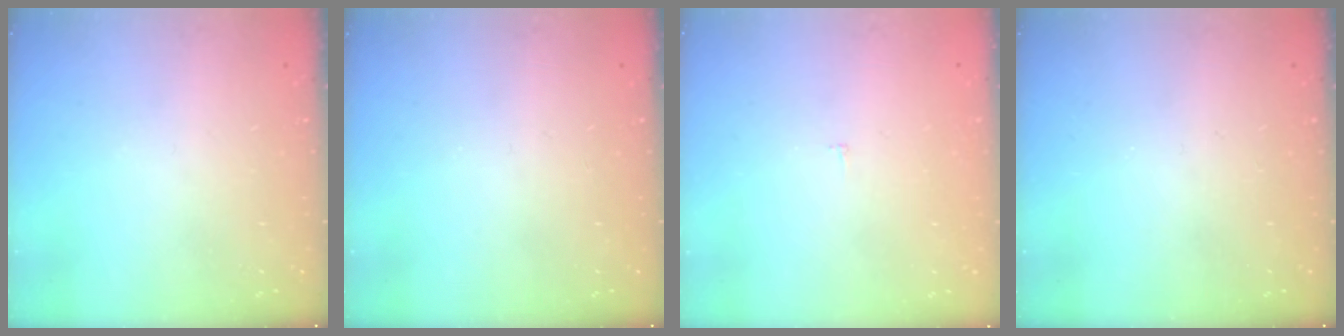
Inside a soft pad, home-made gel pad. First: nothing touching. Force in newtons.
{"total": 0.0}
{"total": 2.3, "press": 2.3, "slide": 0.2}
{"total": 0.0}